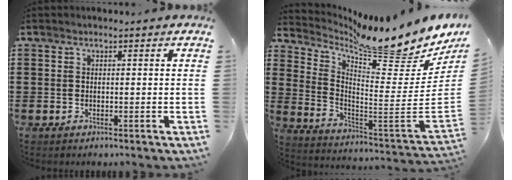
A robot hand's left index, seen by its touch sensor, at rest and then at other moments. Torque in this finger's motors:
{"motor_torque": [0.58, -0.15, 0.04, 0.05]}